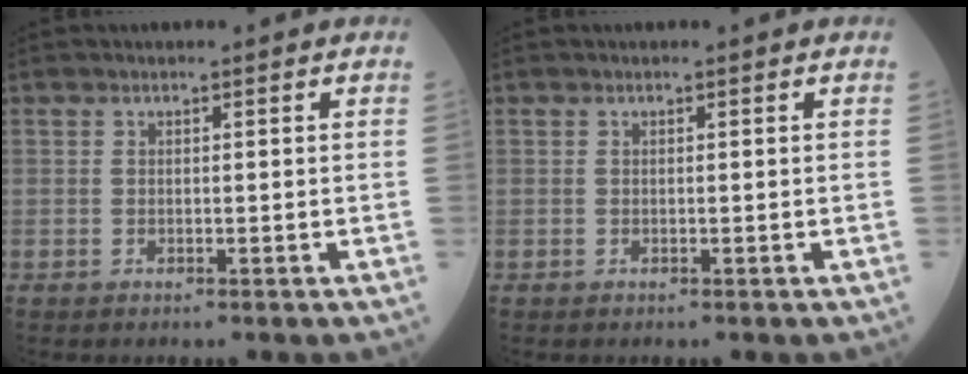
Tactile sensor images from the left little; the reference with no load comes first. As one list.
[{"total": 0.0}]